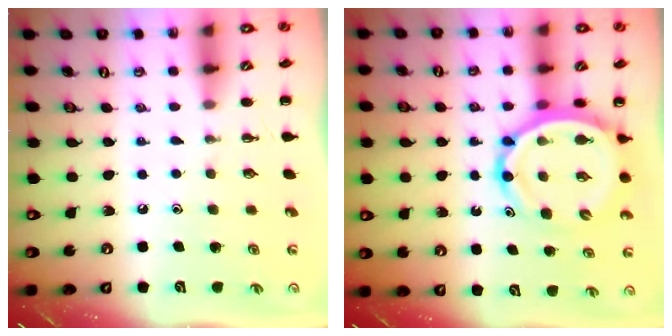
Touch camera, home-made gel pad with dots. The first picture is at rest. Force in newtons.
{"total": 11.2, "press": 10.7, "slide": 3.5}